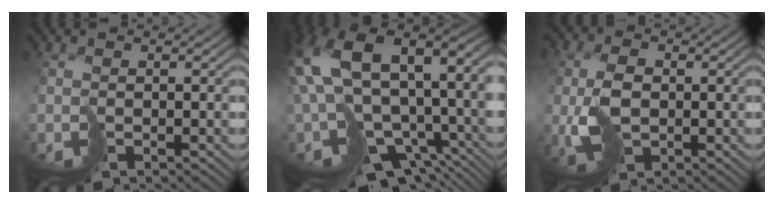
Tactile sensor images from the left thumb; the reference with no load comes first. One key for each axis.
{"total": 16.8, "fx": -0.4, "fy": 11.1, "fz": 12.7, "tx": -0.292, "ty": -0.064, "tz": 0.078}
{"total": 5.6, "fx": 0.1, "fy": 3.5, "fz": 4.4, "tx": -0.102, "ty": 0.000, "tz": 0.006}